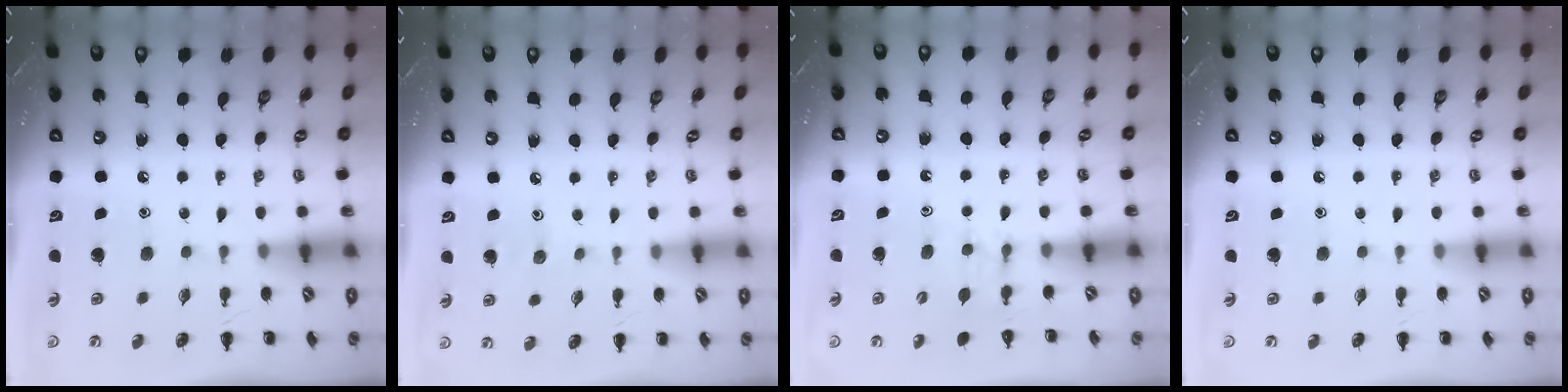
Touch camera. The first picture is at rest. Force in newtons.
{"total": 2.4, "press": 2.2, "slide": 1.0}
{"total": 3.5, "press": 3.3, "slide": 1.2}
{"total": 0.0}